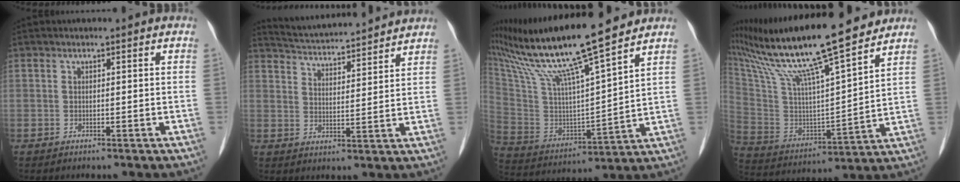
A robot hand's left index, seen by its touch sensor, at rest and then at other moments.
{"total": 14.3, "force": [13.6, 1.3, 4.2], "torque": [-0.077, 0.024, 0.202]}
{"total": 20.3, "force": [16.5, 0.3, 11.8], "torque": [-0.221, 0.010, 0.300]}
{"total": 22.6, "force": [18.3, 1.4, 13.1], "torque": [-0.240, 0.014, 0.322]}